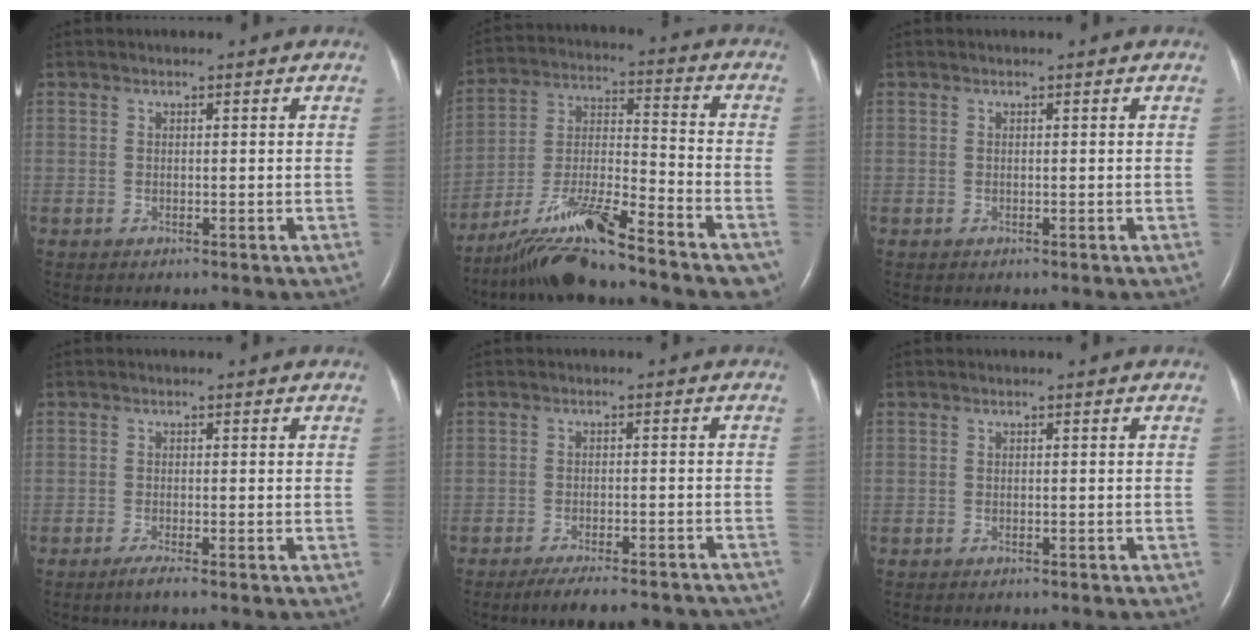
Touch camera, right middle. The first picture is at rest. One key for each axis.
{"total": 18.6, "fx": -14.7, "fy": 2.1, "fz": 11.2, "tx": -0.188, "ty": -0.012, "tz": -0.260}
{"total": 0.0}
{"total": 1.7, "fx": -1.2, "fy": -0.2, "fz": 1.2, "tx": -0.030, "ty": -0.005, "tz": -0.027}
{"total": 14.6, "fx": -13.3, "fy": 2.5, "fz": 5.5, "tx": -0.067, "ty": 0.000, "tz": -0.164}
{"total": 0.8, "fx": -0.6, "fy": 0.3, "fz": 0.4, "tx": -0.014, "ty": -0.002, "tz": -0.006}